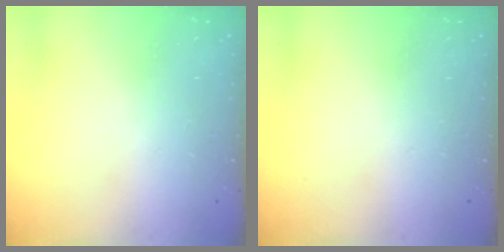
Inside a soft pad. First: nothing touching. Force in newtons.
{"total": 0.0}